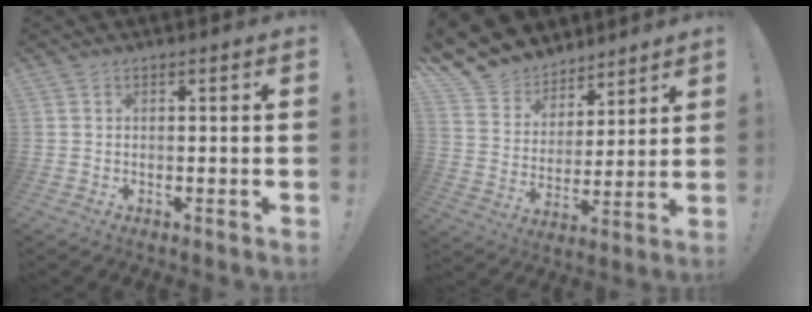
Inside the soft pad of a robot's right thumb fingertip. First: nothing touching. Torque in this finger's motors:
{"motor_torque": [-0.10, 0.21, 0.17, 0.21, 0.00]}